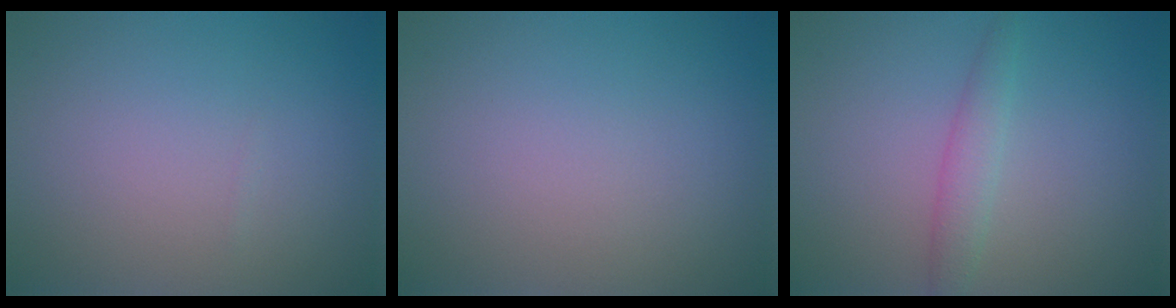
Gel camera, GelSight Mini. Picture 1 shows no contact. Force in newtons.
{"total": 0.0}
{"total": 1.9, "press": 1.9, "slide": 0.1}